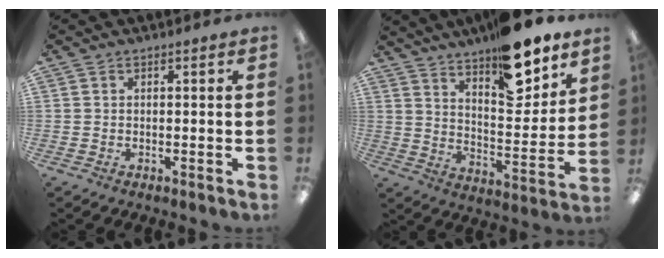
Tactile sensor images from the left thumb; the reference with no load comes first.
{"total": 17.8, "force": [13.8, 6.5, 9.2], "torque": [-0.126, -0.097, 0.233]}